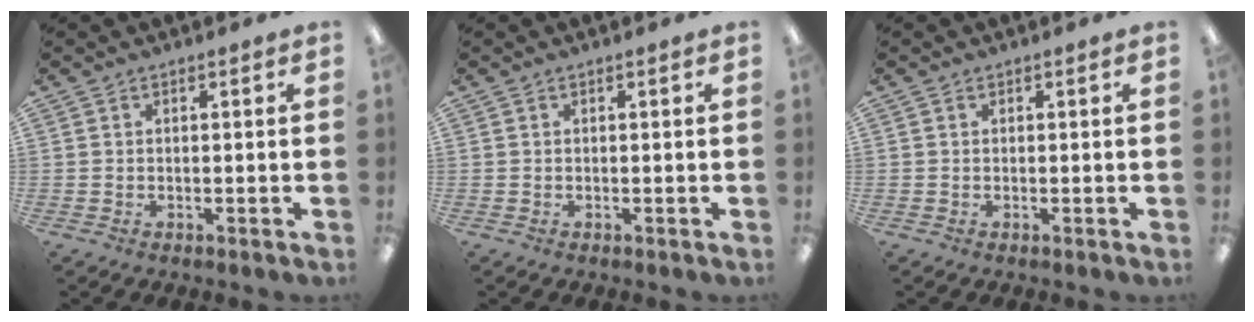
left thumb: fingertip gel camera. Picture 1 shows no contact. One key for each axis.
{"total": 0.0}
{"total": 0.0}